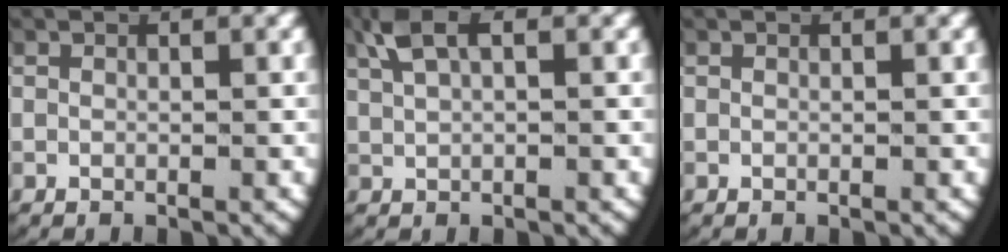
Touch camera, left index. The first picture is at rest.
{"total": 3.3, "force": [1.9, 1.2, 2.5], "torque": [-0.060, 0.011, 0.036]}
{"total": 0.0}